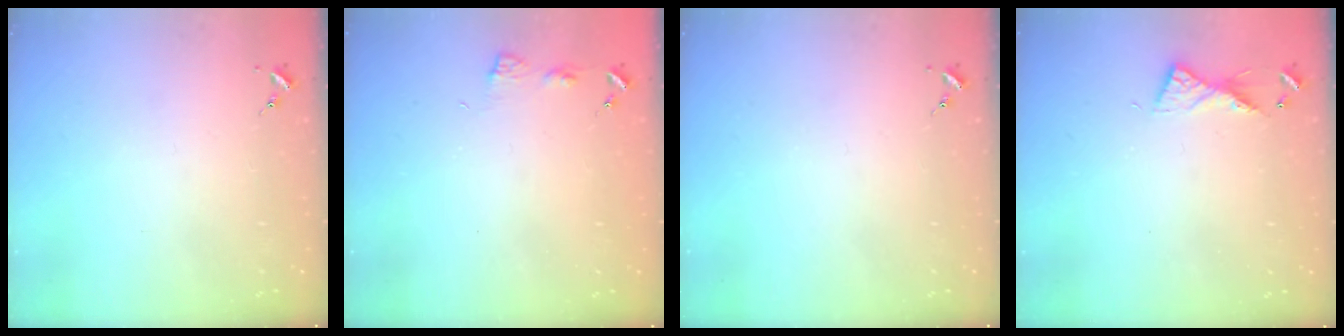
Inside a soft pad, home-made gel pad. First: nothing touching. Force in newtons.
{"total": 5.0, "press": 5.0, "slide": 0.5}
{"total": 0.0}
{"total": 6.4, "press": 6.4, "slide": 0.6}